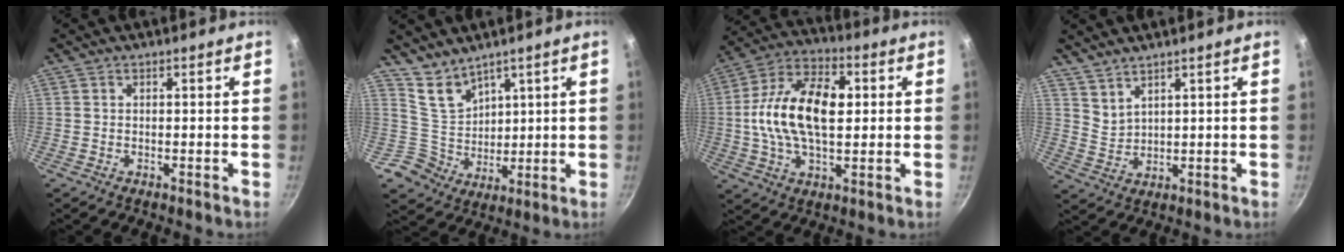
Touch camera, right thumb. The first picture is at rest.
{"total": 7.0, "force": [5.0, 4.8, 0.3], "torque": [0.018, -0.040, 0.110]}
{"total": 17.7, "force": [1.4, 10.0, 14.6], "torque": [-0.247, 0.022, 0.010]}
{"total": 3.7, "force": [3.2, 1.5, 1.0], "torque": [-0.015, -0.021, 0.073]}